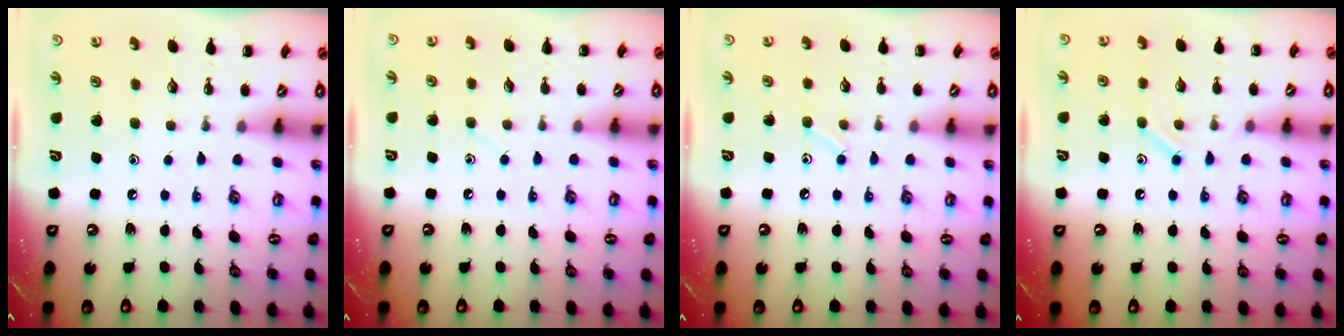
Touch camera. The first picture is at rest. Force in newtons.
{"total": 2.3, "press": 2.3, "slide": 0.6}
{"total": 5.3, "press": 5.1, "slide": 1.6}
{"total": 7.8, "press": 7.8, "slide": 1.1}